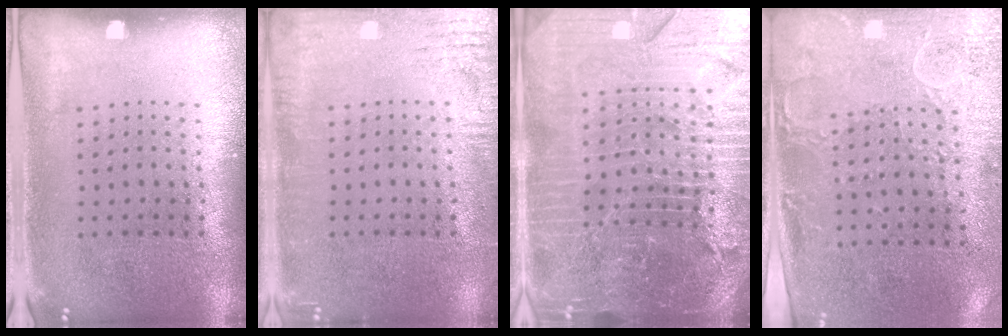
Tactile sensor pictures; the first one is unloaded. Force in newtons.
{"total": 2.7, "press": 2.7, "slide": 0.2}
{"total": 5.9, "press": 5.3, "slide": 2.6}
{"total": 3.0, "press": 2.4, "slide": 1.8}